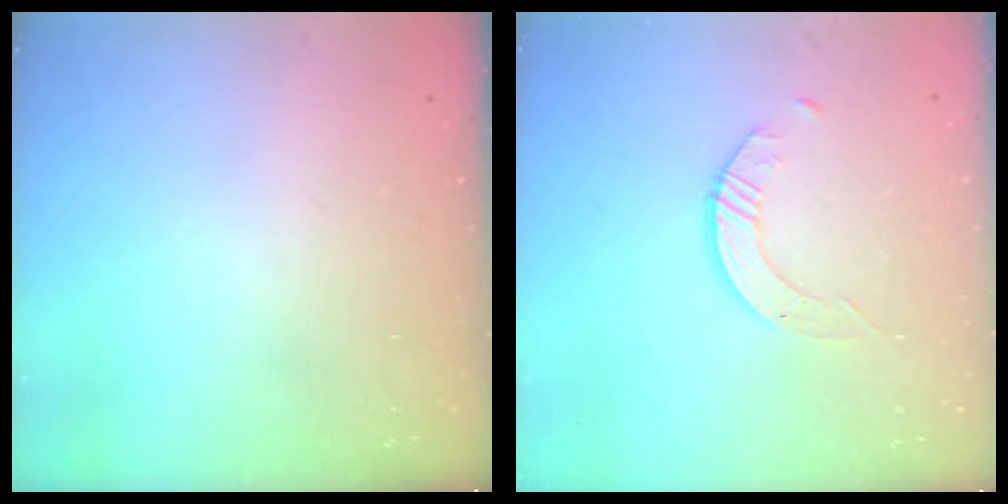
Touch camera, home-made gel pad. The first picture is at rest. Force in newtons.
{"total": 3.0, "press": 3.0, "slide": 0.2}